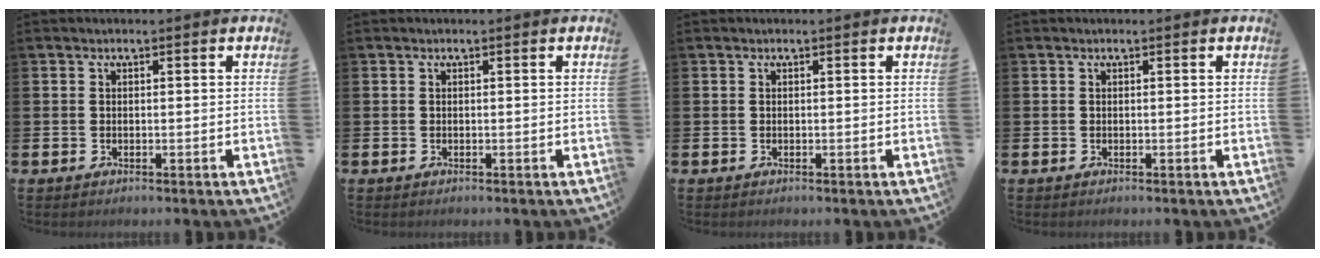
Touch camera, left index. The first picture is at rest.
{"total": 0.0}
{"total": 0.0}
{"total": 0.0}